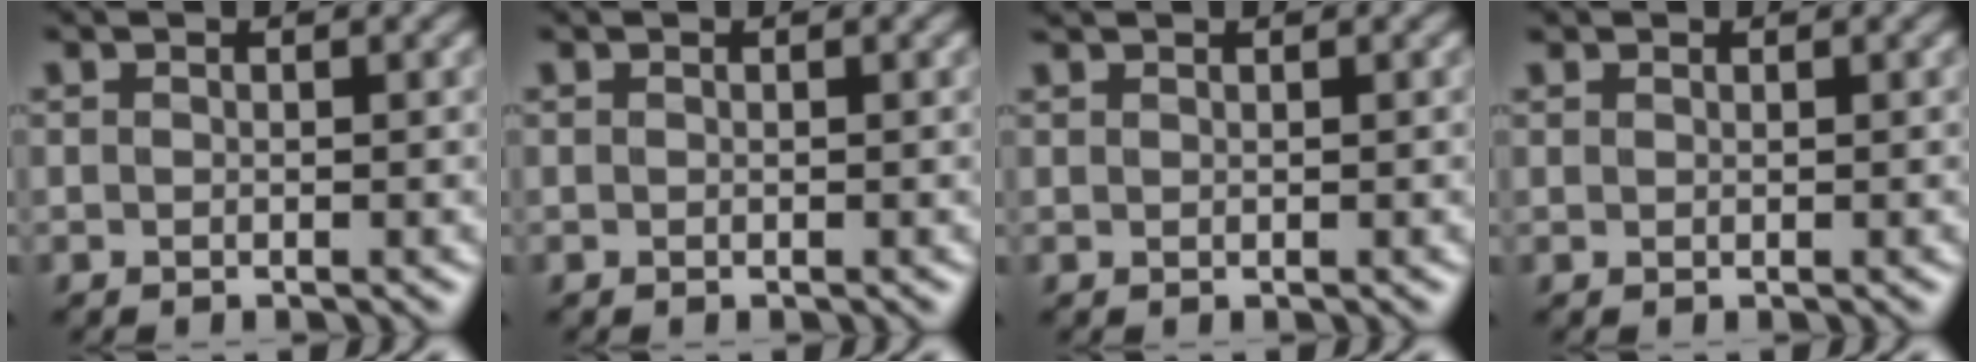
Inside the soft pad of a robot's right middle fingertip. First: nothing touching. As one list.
[{"total": 0.0}, {"total": 1.1, "force": [1.0, 0.3, 0.3], "torque": [-0.006, 0.000, 0.009]}, {"total": 0.8, "force": [0.7, 0.1, -0.3], "torque": [0.000, -0.004, 0.009]}]